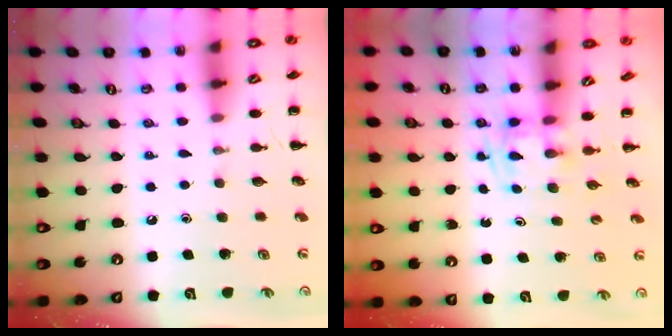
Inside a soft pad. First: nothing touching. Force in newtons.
{"total": 1.2, "press": 1.0, "slide": 0.7}